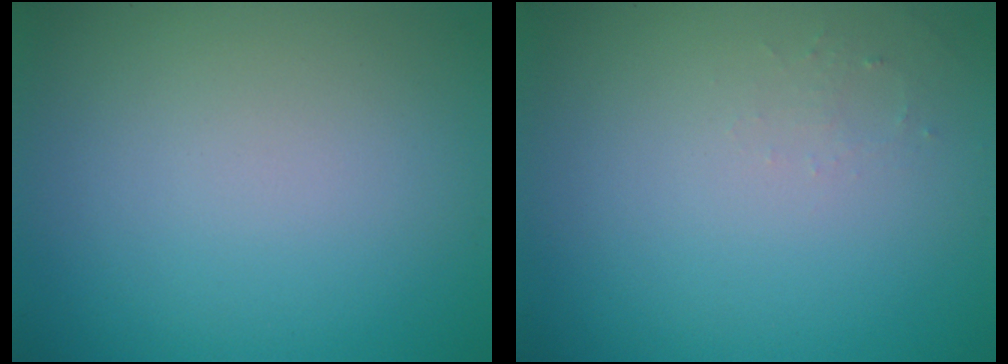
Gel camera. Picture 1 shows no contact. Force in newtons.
{"total": 0.8, "press": 0.8, "slide": 0.3}